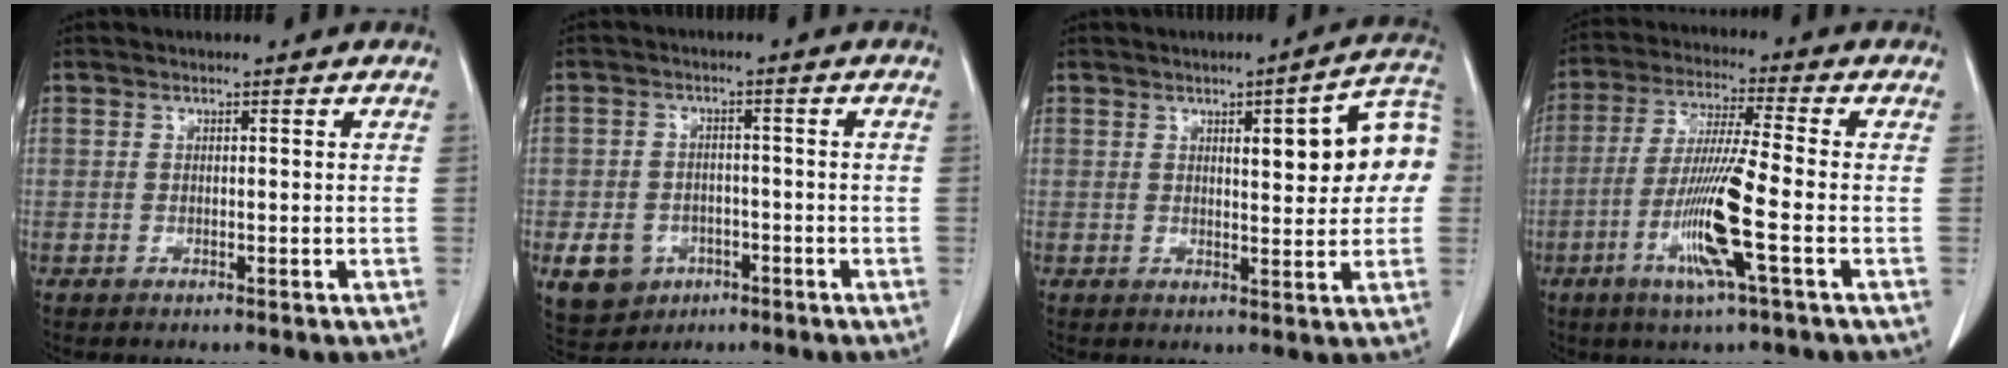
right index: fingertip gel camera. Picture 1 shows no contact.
{"total": 7.1, "force": [-2.9, 6.0, 2.3], "torque": [-0.043, 0.006, -0.033]}
{"total": 10.5, "force": [1.9, 2.3, 10.0], "torque": [-0.124, 0.028, 0.020]}
{"total": 11.5, "force": [-3.7, -0.5, 10.9], "torque": [-0.220, -0.017, -0.076]}